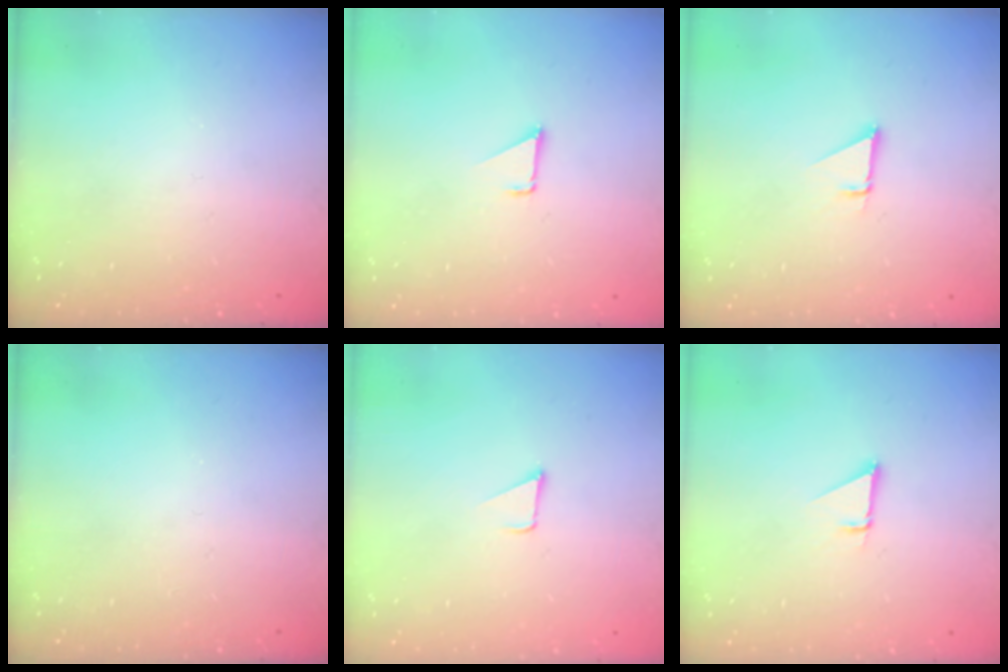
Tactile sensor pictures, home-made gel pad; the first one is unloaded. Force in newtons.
{"total": 1.0, "press": 1.0, "slide": 0.1}
{"total": 1.0, "press": 1.0, "slide": 0.1}
{"total": 0.0}
{"total": 1.7, "press": 1.7, "slide": 0.1}
{"total": 1.0, "press": 1.0, "slide": 0.1}